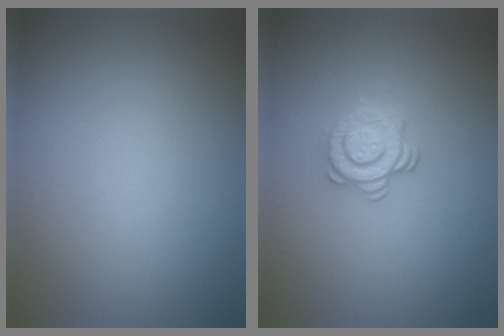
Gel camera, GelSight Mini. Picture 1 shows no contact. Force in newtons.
{"total": 2.9, "press": 2.5, "slide": 1.4}